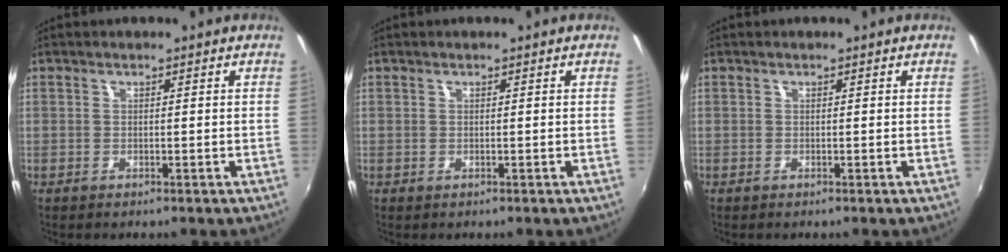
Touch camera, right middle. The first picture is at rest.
{"total": 0.0}
{"total": 0.0}